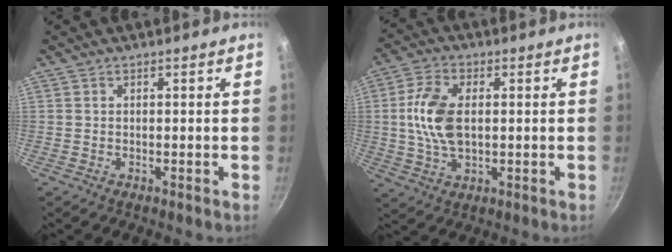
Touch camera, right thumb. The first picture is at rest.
{"total": 10.7, "force": [0.8, 6.0, 8.8], "torque": [-0.184, 0.004, 0.018]}